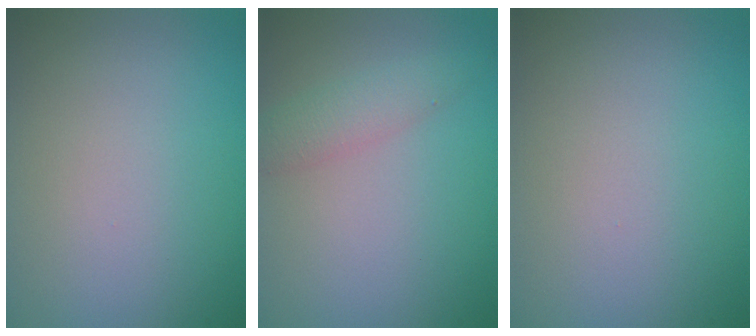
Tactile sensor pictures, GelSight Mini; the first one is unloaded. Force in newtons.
{"total": 2.2, "press": 2.2, "slide": 0.1}
{"total": 0.0}